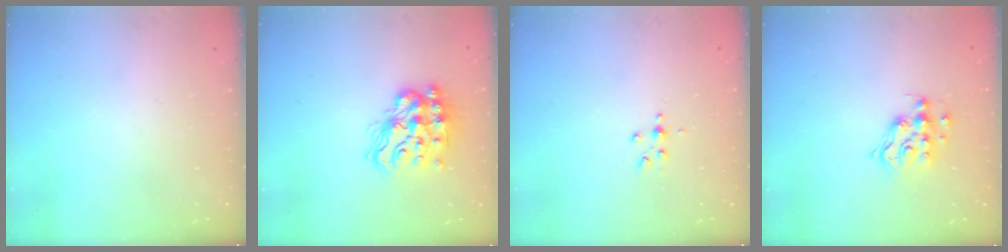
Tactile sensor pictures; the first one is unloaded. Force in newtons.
{"total": 16.0, "press": 15.9, "slide": 1.8}
{"total": 3.0, "press": 2.6, "slide": 1.5}
{"total": 9.9, "press": 9.9, "slide": 0.7}